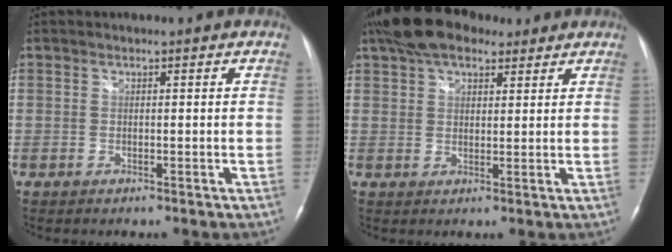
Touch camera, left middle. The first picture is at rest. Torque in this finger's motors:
{"motor_torque": [1.13, -1.01, 0.10, 0.07]}